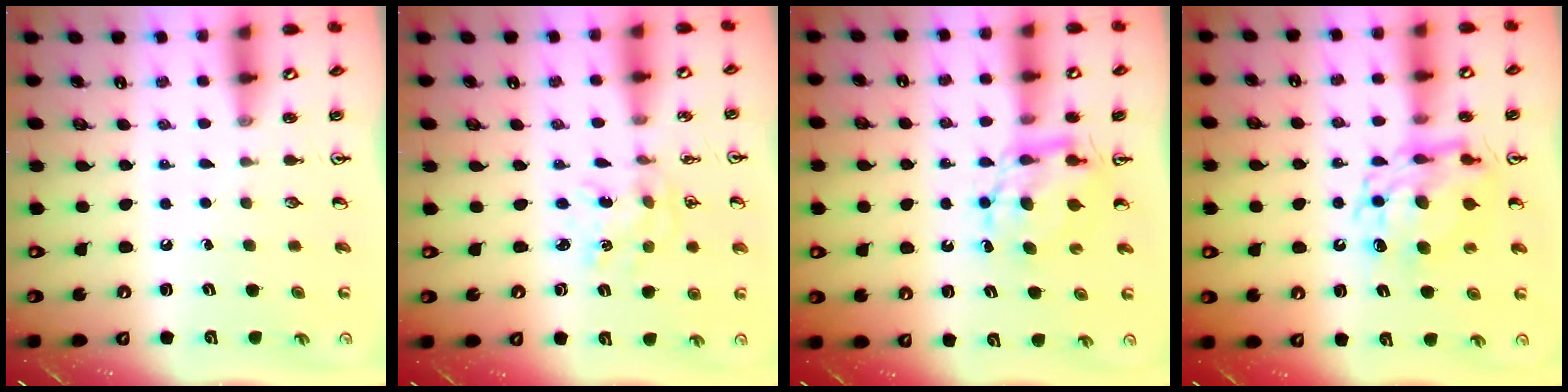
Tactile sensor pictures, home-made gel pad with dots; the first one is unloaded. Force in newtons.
{"total": 2.4, "press": 2.3, "slide": 0.3}
{"total": 6.4, "press": 6.4, "slide": 0.1}
{"total": 11.7, "press": 11.6, "slide": 1.2}